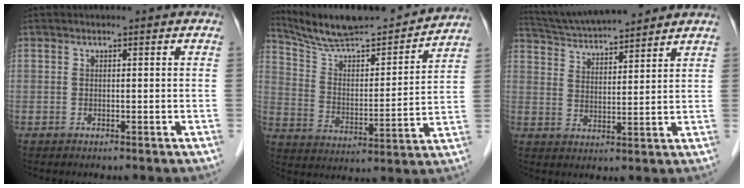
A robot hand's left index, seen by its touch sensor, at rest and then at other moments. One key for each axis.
{"total": 19.6, "fx": 18.3, "fy": 1.9, "fz": 6.8, "tx": -0.117, "ty": -0.001, "tz": 0.285}
{"total": 13.5, "fx": 12.5, "fy": 1.2, "fz": 5.1, "tx": -0.094, "ty": 0.024, "tz": 0.206}